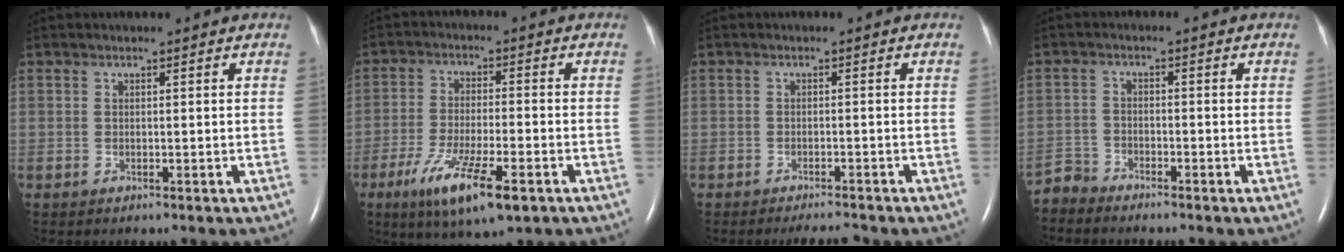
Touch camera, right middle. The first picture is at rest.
{"total": 11.3, "force": [-5.9, 2.0, 9.5], "torque": [-0.179, -0.027, -0.094]}
{"total": 2.7, "force": [-2.6, 0.1, 0.8], "torque": [-0.016, -0.010, -0.036]}
{"total": 3.2, "force": [-3.1, 0.1, -0.9], "torque": [0.022, -0.014, -0.061]}